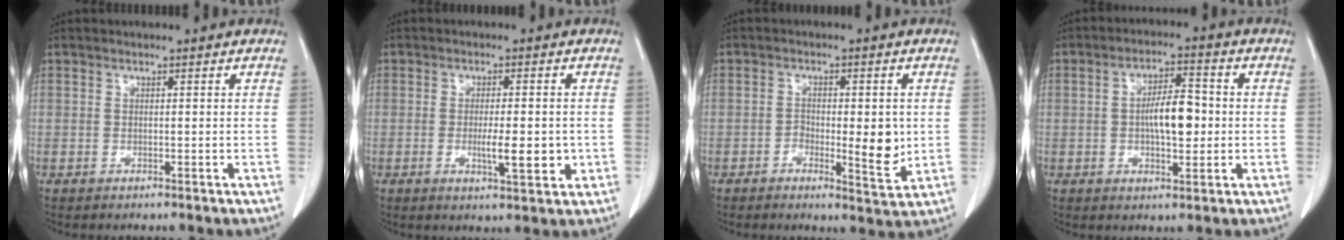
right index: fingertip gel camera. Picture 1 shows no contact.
{"total": 5.4, "force": [-1.1, 1.2, 5.1], "torque": [-0.085, -0.005, -0.014]}
{"total": 6.6, "force": [-1.0, 2.3, 6.1], "torque": [-0.085, -0.005, -0.012]}
{"total": 7.1, "force": [-0.3, 2.5, 6.6], "torque": [-0.117, 0.011, -0.006]}